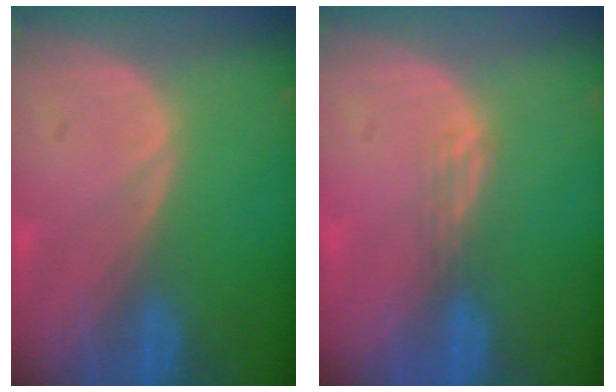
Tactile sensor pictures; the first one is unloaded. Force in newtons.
{"total": 1.8, "press": 1.3, "slide": 1.2}